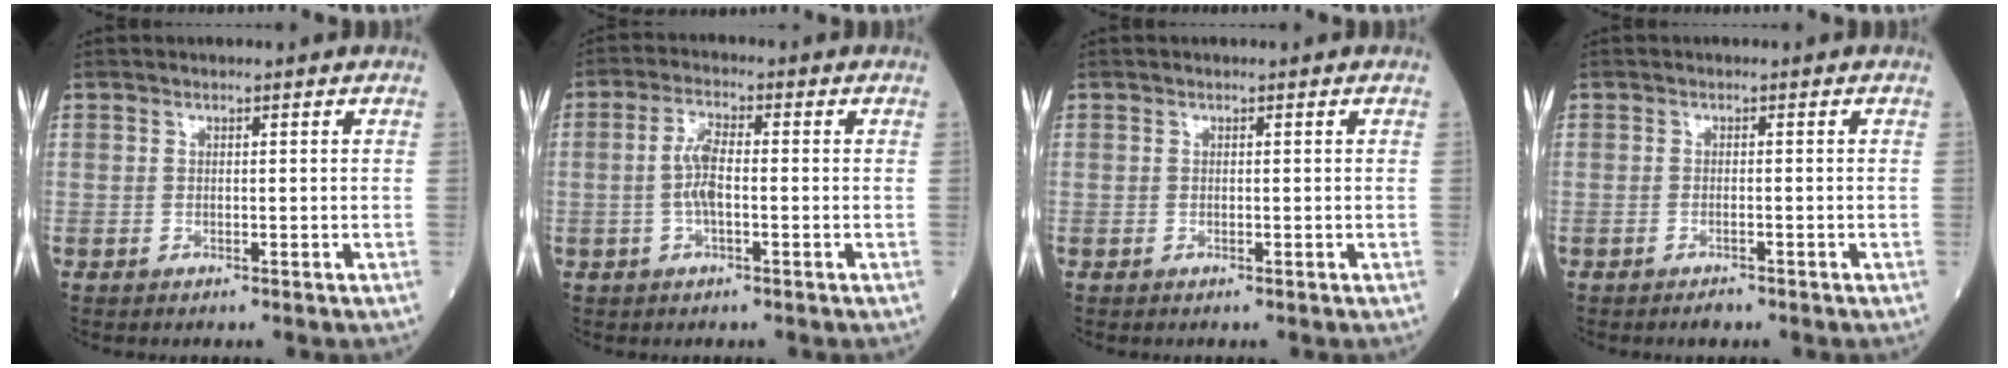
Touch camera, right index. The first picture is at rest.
{"total": 4.7, "force": [-0.5, 1.3, 4.5], "torque": [-0.099, 0.006, -0.012]}
{"total": 0.0}
{"total": 1.4, "force": [-1.0, 0.5, 0.8], "torque": [-0.015, -0.001, -0.013]}